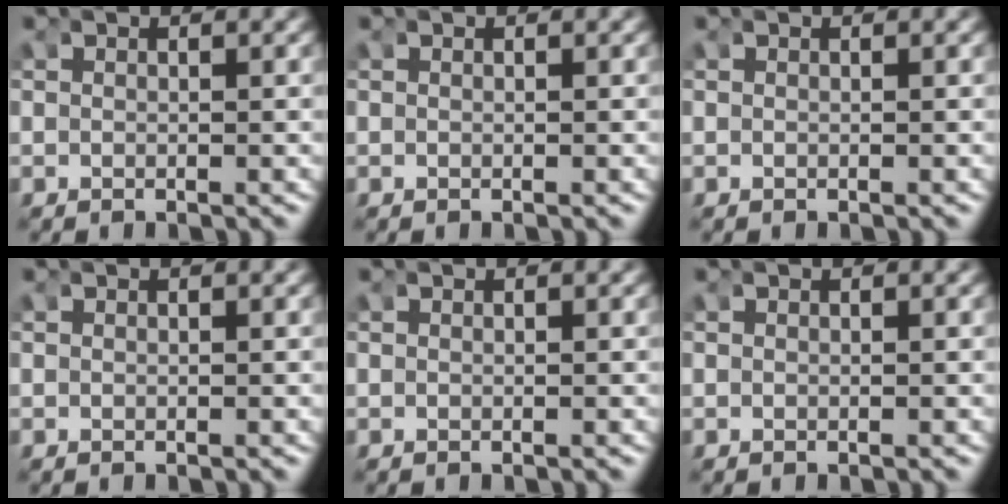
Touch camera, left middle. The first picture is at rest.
{"total": 0.0}
{"total": 0.0}
{"total": 0.0}
{"total": 0.0}
{"total": 0.0}